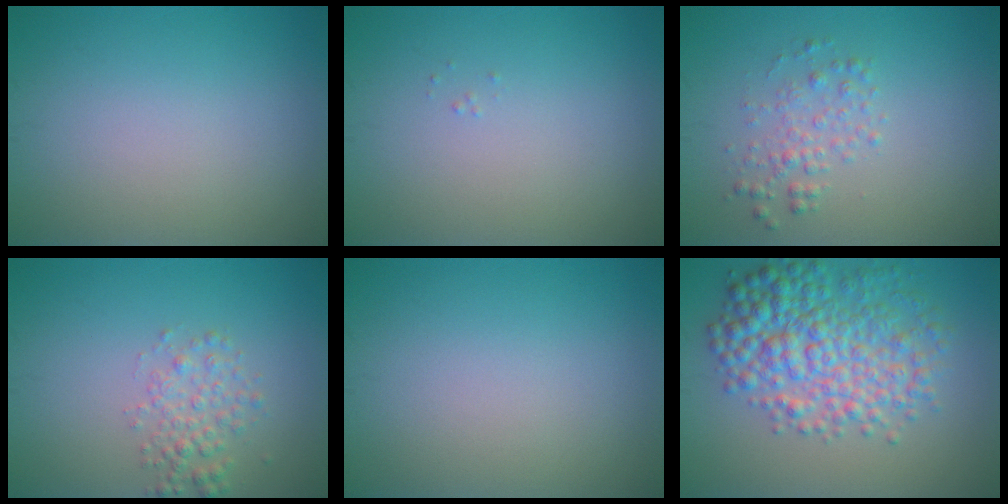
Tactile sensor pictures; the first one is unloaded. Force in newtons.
{"total": 0.0}
{"total": 2.0, "press": 2.0, "slide": 0.0}
{"total": 2.3, "press": 2.3, "slide": 0.1}
{"total": 0.0}
{"total": 7.2, "press": 7.2, "slide": 0.0}